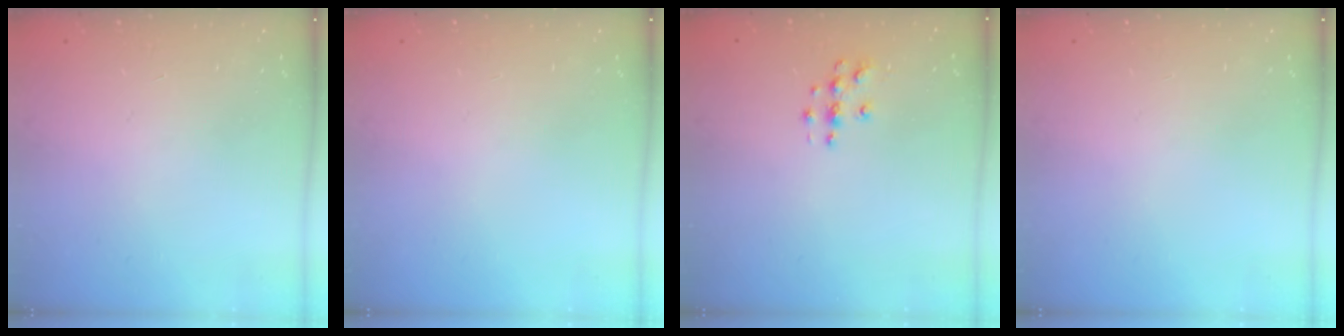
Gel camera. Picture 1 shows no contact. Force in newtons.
{"total": 0.0}
{"total": 3.8, "press": 3.8, "slide": 0.4}
{"total": 0.0}